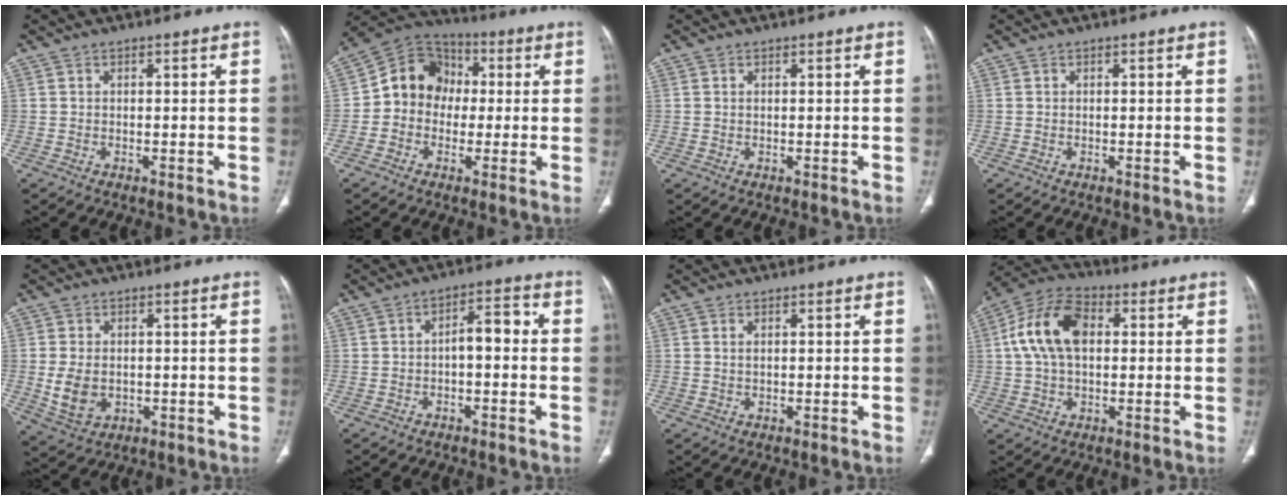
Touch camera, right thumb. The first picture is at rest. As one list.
[{"total": 11.6, "force": [0.0, 10.1, 5.7], "torque": [-0.065, 0.032, -0.018]}, {"total": 0.0}, {"total": 0.0}, {"total": 6.9, "force": [-0.5, 5.1, 4.7], "torque": [-0.083, -0.004, 0.005]}, {"total": 5.3, "force": [-0.5, 2.5, 4.7], "torque": [-0.061, 0.029, -0.015]}, {"total": 0.9, "force": [0.4, 0.5, 0.7], "torque": [-0.016, 0.004, 0.010]}, {"total": 13.0, "force": [2.2, 8.0, 10.0], "torque": [-0.193, 0.026, 0.033]}]